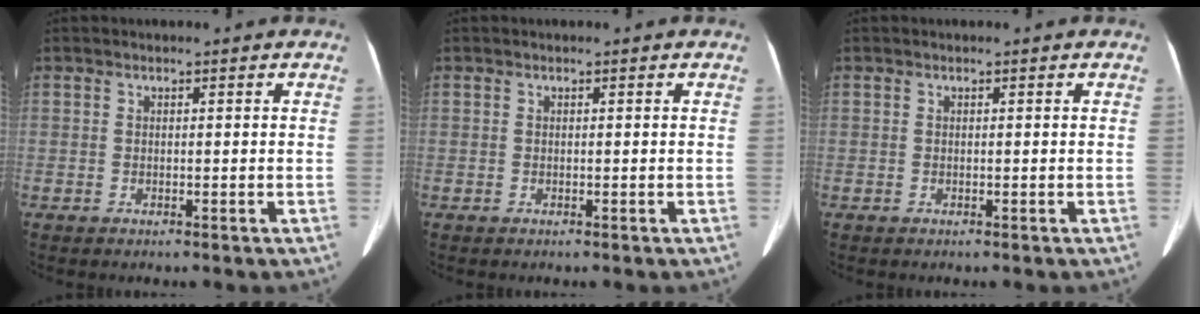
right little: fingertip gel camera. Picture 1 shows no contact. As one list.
[{"total": 0.0}, {"total": 0.0}]